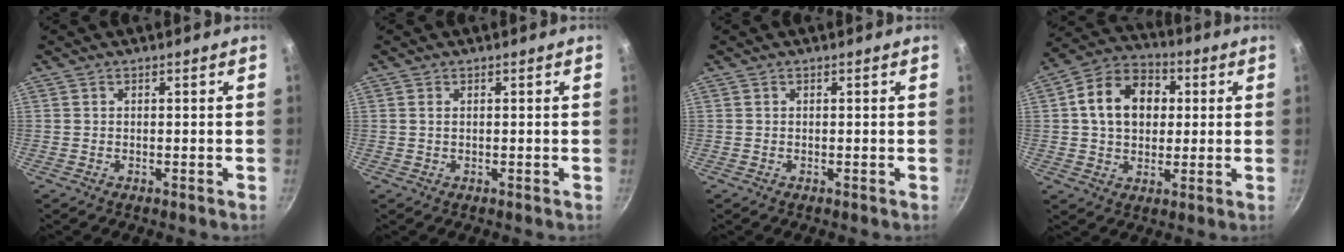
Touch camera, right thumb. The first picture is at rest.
{"total": 0.8, "force": [0.3, 0.4, 0.6], "torque": [-0.012, 0.001, 0.004]}
{"total": 0.0}
{"total": 13.8, "force": [2.4, 10.4, 8.8], "torque": [-0.120, 0.021, 0.026]}